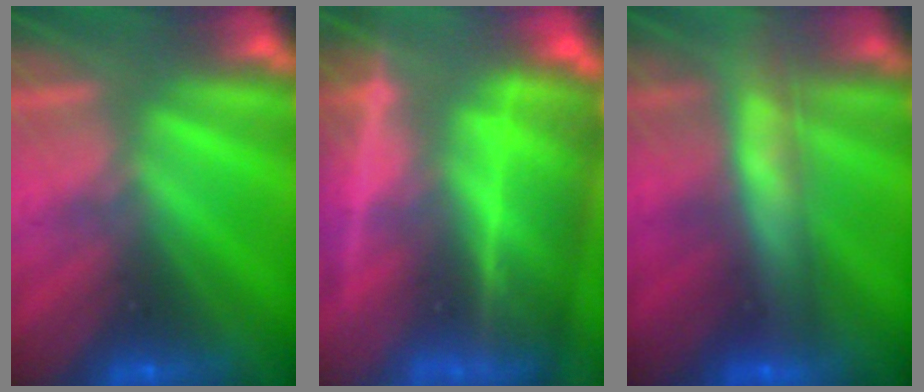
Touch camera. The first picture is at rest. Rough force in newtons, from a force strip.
{"total": 5.8}
{"total": 5.8}